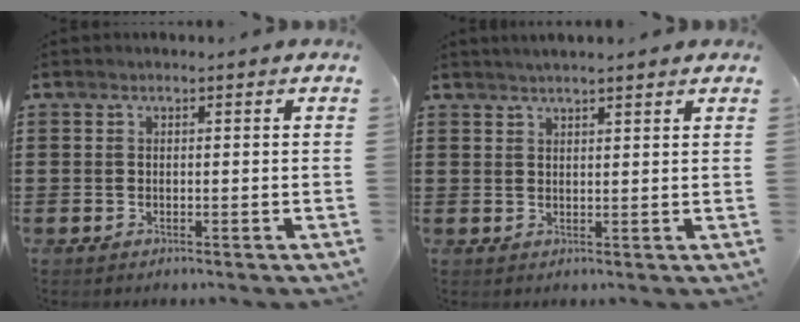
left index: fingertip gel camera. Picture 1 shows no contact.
{"total": 2.0, "force": [1.8, -0.1, 0.7], "torque": [-0.017, 0.002, 0.034]}